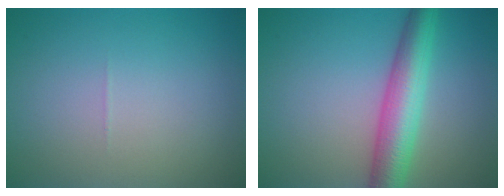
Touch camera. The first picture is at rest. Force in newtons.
{"total": 6.0, "press": 6.0, "slide": 0.2}